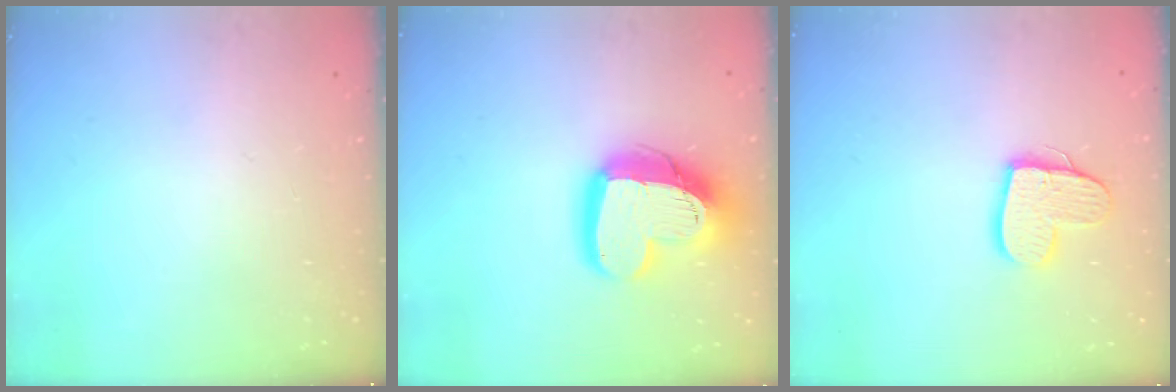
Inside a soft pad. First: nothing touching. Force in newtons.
{"total": 18.8, "press": 18.7, "slide": 1.8}
{"total": 11.9, "press": 11.8, "slide": 1.1}